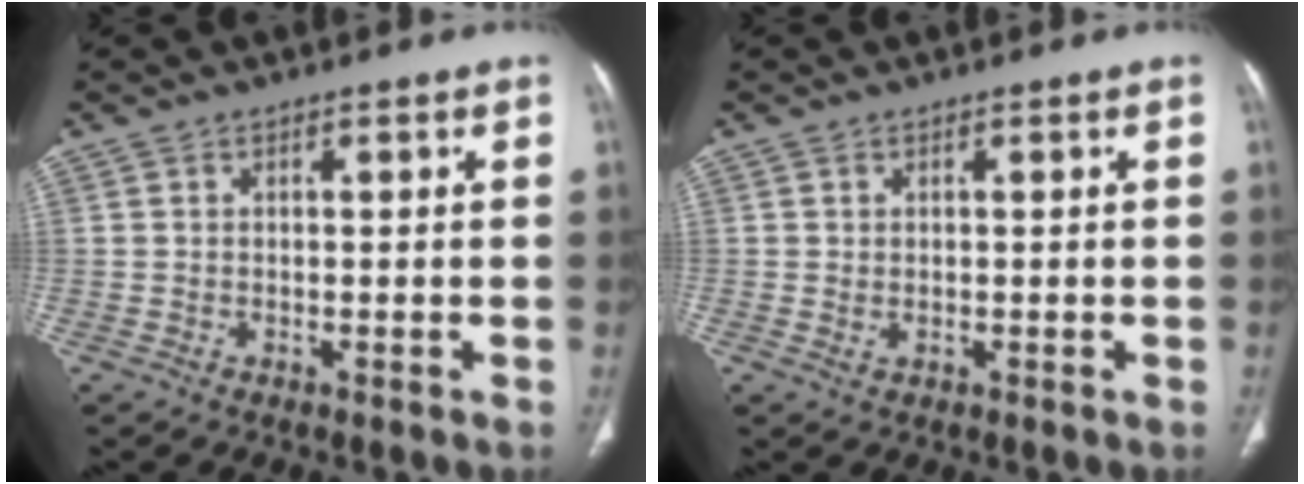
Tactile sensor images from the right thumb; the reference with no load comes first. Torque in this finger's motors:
{"motor_torque": [-0.51, -0.07, -0.26, 0.03, 0.09]}